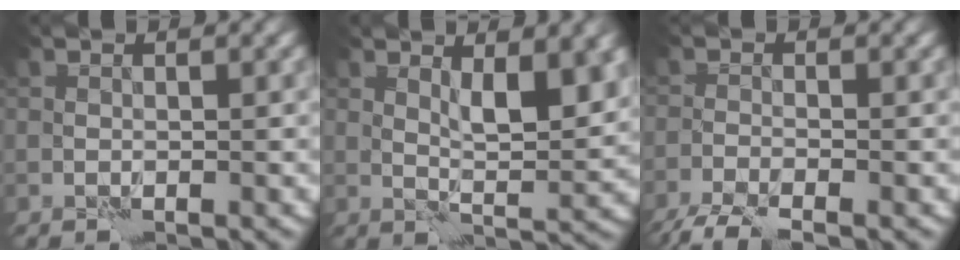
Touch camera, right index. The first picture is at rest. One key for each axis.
{"total": 4.8, "fx": 1.9, "fy": 1.4, "fz": 4.2, "tx": -0.068, "ty": -0.005, "tz": 0.038}
{"total": 3.8, "fx": -3.2, "fy": 0.4, "fz": 2.0, "tx": -0.039, "ty": -0.014, "tz": -0.070}